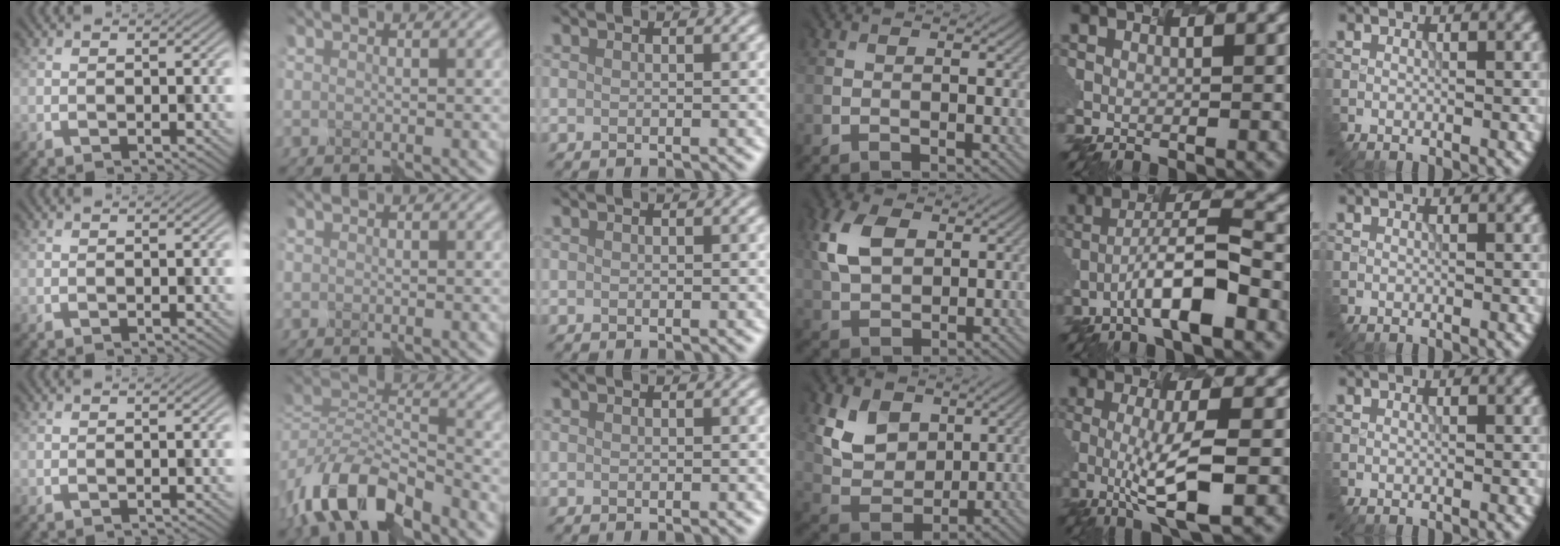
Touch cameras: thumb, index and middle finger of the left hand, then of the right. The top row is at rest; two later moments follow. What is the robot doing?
{"motion": "disassemble", "object": "puzzle pieces"}